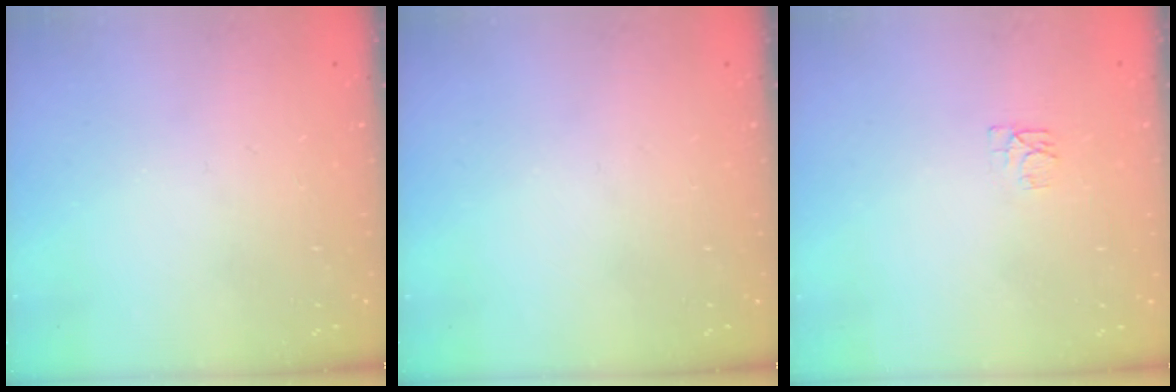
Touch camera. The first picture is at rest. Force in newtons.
{"total": 0.0}
{"total": 4.4, "press": 4.4, "slide": 0.7}